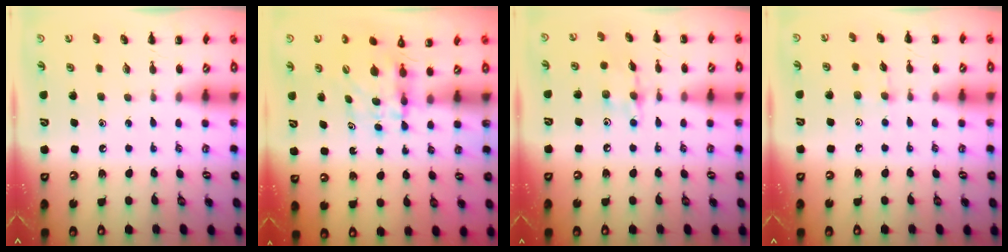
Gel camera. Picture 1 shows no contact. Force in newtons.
{"total": 4.9, "press": 4.9, "slide": 0.1}
{"total": 7.6, "press": 7.6, "slide": 0.8}
{"total": 3.8, "press": 3.5, "slide": 1.3}